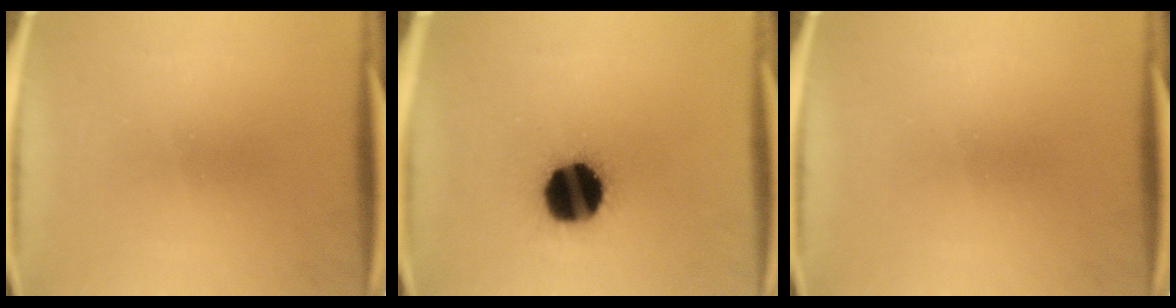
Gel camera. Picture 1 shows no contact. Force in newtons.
{"total": 19.1}
{"total": 0.0}